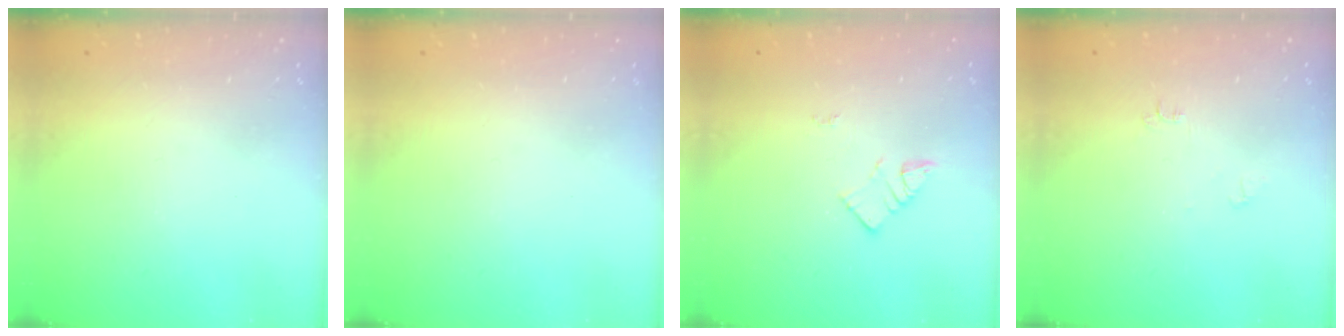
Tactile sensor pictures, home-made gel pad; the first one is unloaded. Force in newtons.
{"total": 0.0}
{"total": 4.2, "press": 4.2, "slide": 0.3}
{"total": 4.3, "press": 4.2, "slide": 0.6}